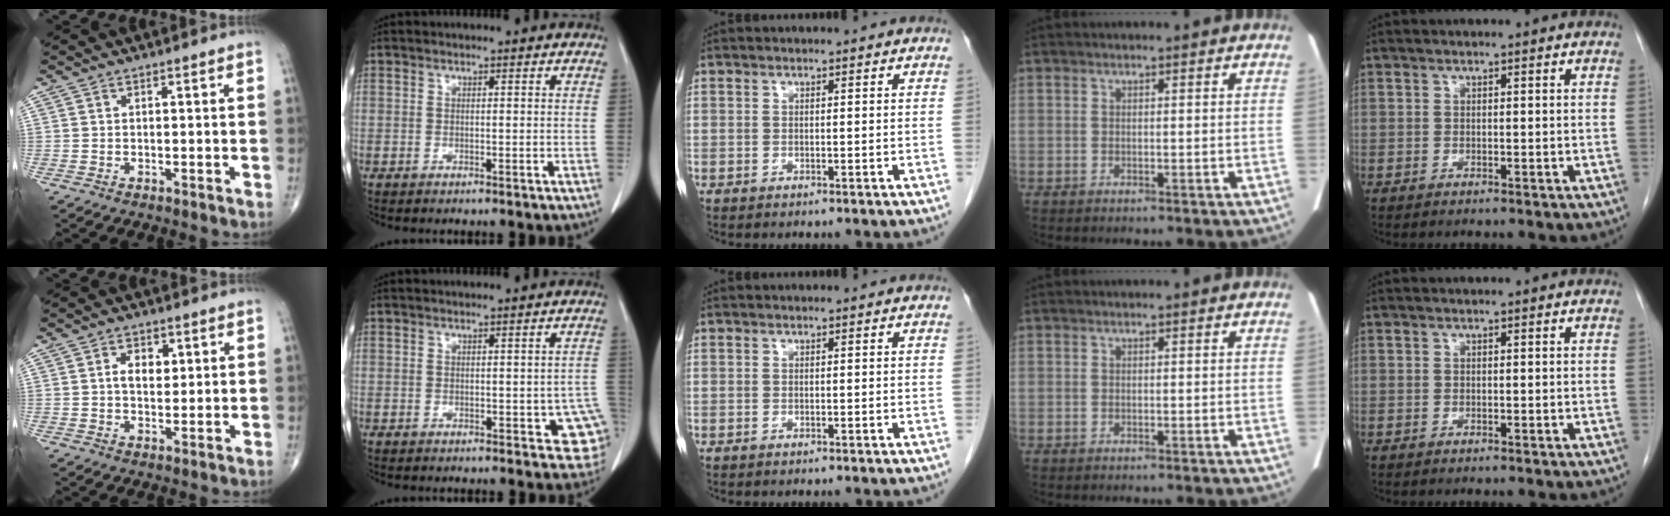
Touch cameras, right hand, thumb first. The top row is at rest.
{"thumb": {"total": 4.5, "force": [1.0, 3.0, 3.2], "torque": [-0.033, -0.003, 0.014]}, "index": {"total": 6.1, "force": [-1.4, 2.6, 5.3], "torque": [-0.040, 0.008, -0.013]}}